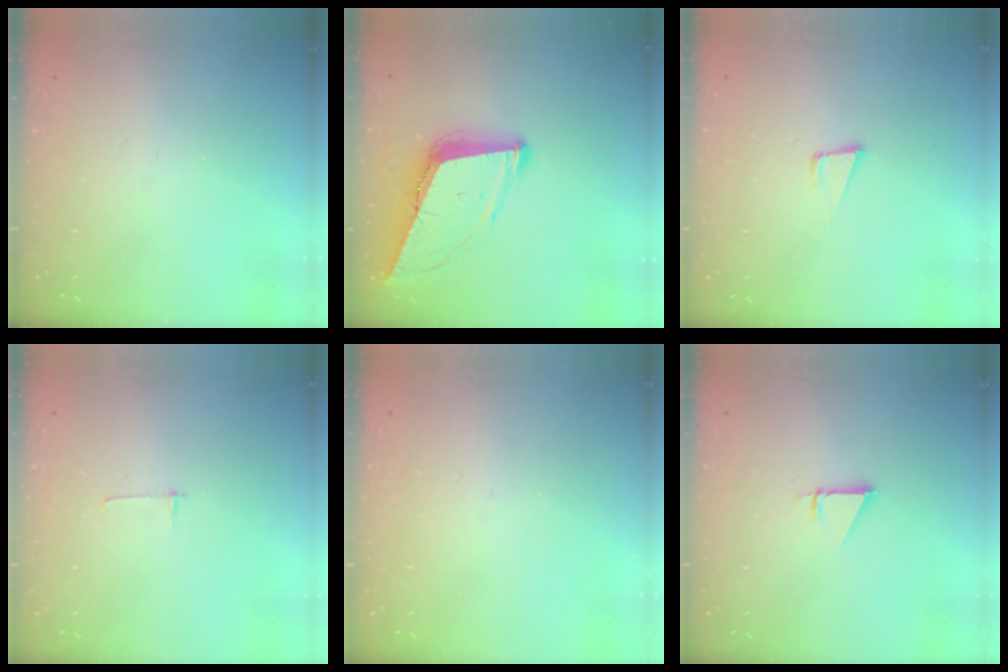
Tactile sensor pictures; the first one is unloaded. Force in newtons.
{"total": 10.9, "press": 10.3, "slide": 3.6}
{"total": 4.2, "press": 2.8, "slide": 3.1}
{"total": 2.7, "press": 2.7, "slide": 0.3}
{"total": 2.7, "press": 2.7, "slide": 0.3}
{"total": 1.0, "press": 1.0, "slide": 0.1}